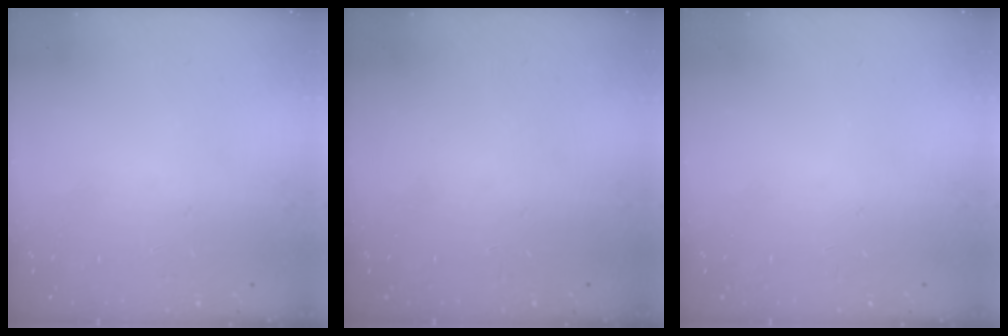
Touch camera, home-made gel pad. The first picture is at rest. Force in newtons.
{"total": 0.0}
{"total": 0.0}